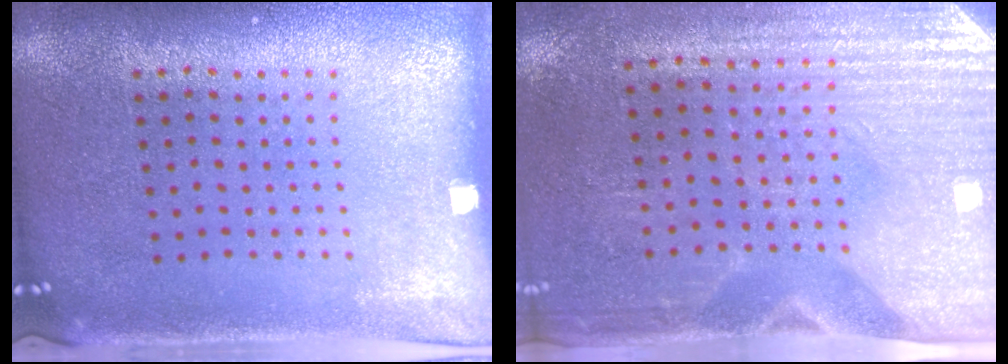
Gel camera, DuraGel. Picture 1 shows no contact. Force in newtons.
{"total": 3.0, "press": 2.7, "slide": 1.4}